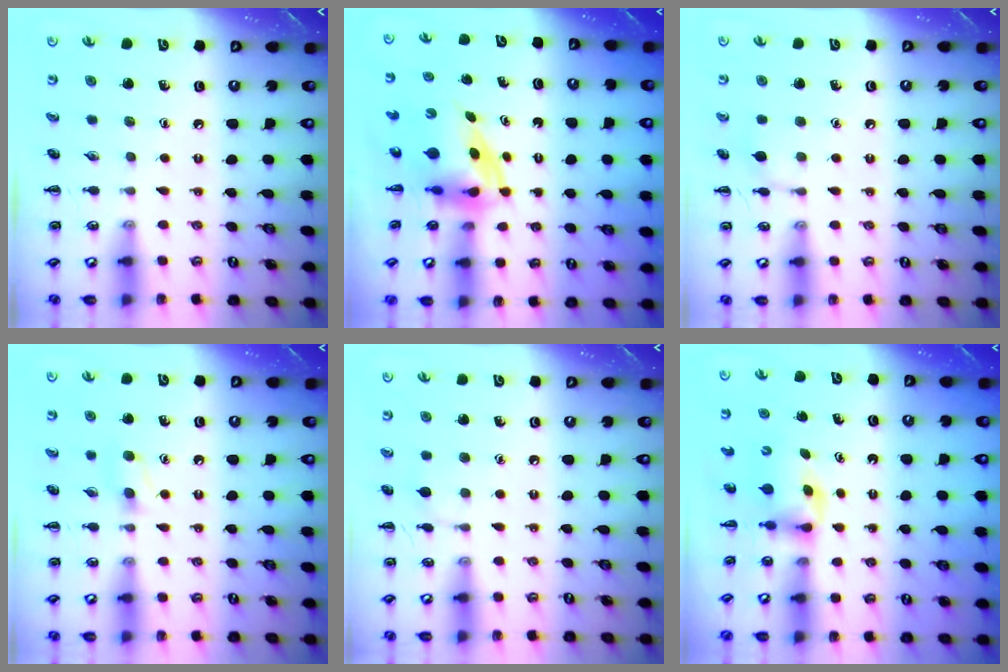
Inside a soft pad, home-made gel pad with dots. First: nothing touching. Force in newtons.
{"total": 3.7, "press": 3.6, "slide": 1.0}
{"total": 5.6, "press": 5.2, "slide": 1.9}
{"total": 4.4, "press": 4.1, "slide": 1.6}
{"total": 4.5, "press": 4.2, "slide": 1.5}
{"total": 2.9, "press": 2.7, "slide": 1.0}